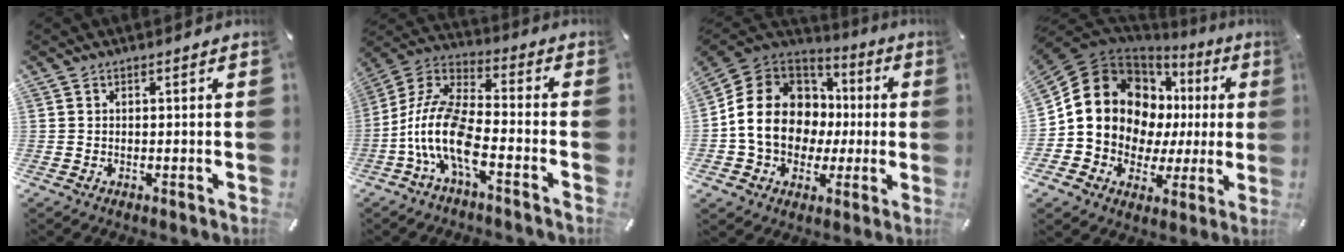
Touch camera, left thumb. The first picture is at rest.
{"total": 13.9, "force": [-6.1, 5.8, 11.1], "torque": [-0.242, 0.000, -0.114]}
{"total": 16.9, "force": [-1.6, 14.5, 8.5], "torque": [-0.173, 0.010, -0.024]}
{"total": 16.6, "force": [4.2, 13.5, 8.5], "torque": [-0.159, -0.033, 0.089]}